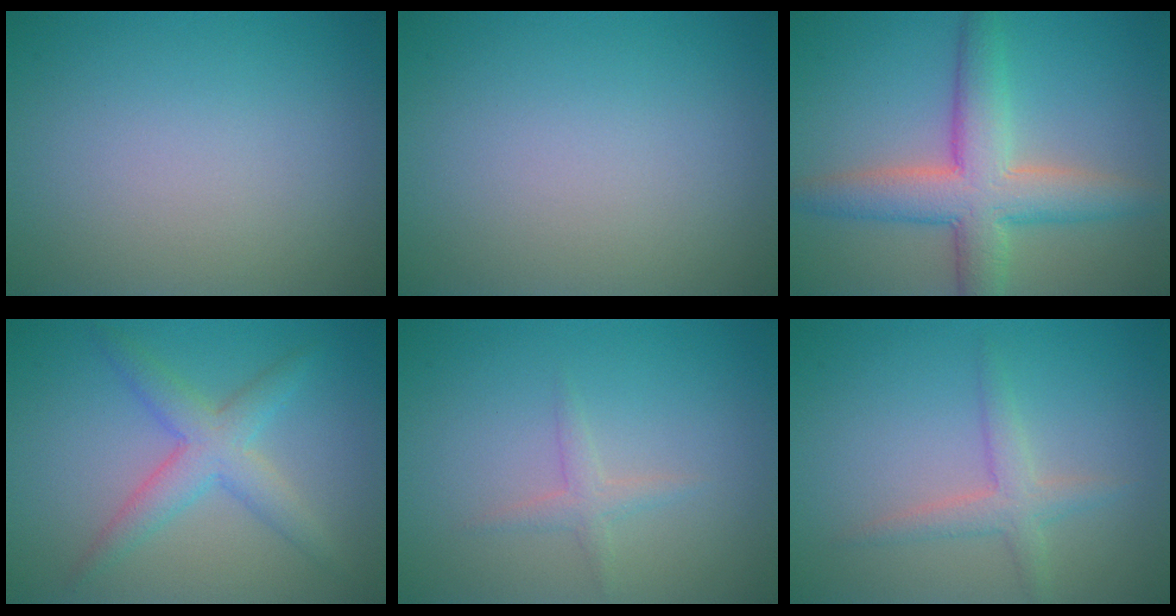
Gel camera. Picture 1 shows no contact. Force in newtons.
{"total": 0.0}
{"total": 6.7, "press": 6.7, "slide": 0.6}
{"total": 3.7, "press": 3.7, "slide": 0.1}
{"total": 1.3, "press": 1.3, "slide": 0.1}
{"total": 2.3, "press": 2.3, "slide": 0.1}